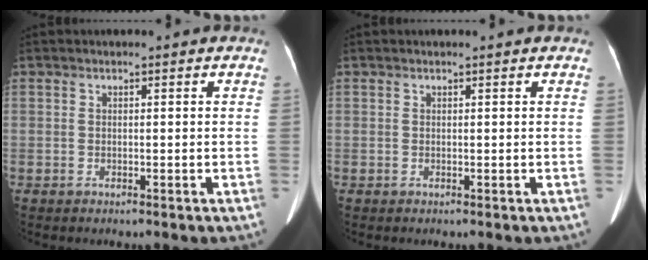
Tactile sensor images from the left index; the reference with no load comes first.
{"total": 0.7, "force": [0.7, 0.1, 0.2], "torque": [-0.007, 0.015, 0.007]}